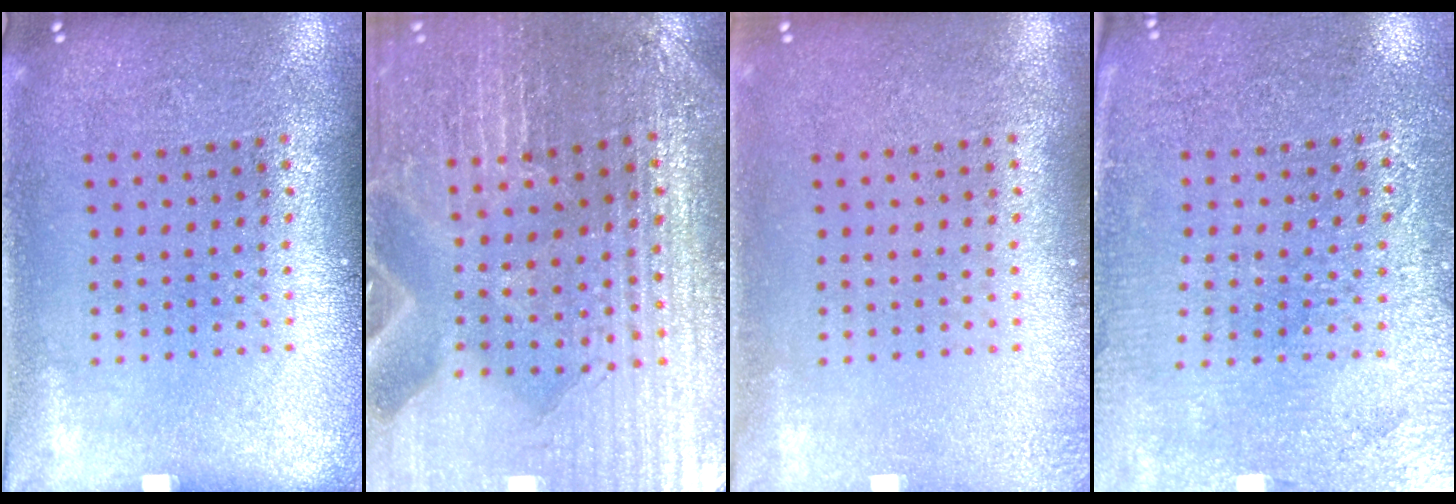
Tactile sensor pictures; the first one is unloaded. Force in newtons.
{"total": 2.9, "press": 2.8, "slide": 0.3}
{"total": 0.8, "press": 0.8, "slide": 0.1}
{"total": 3.0, "press": 2.8, "slide": 1.0}